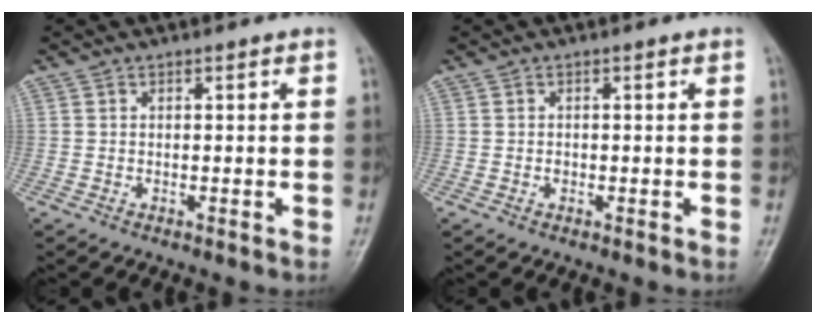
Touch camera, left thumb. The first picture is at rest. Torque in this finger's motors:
{"motor_torque": [-0.32, 0.02, 0.18, 0.01, 0.00]}